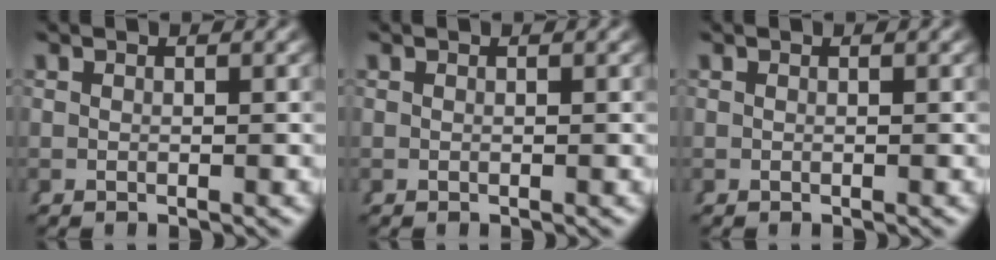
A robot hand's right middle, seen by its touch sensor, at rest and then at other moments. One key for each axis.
{"total": 0.0}
{"total": 0.0}